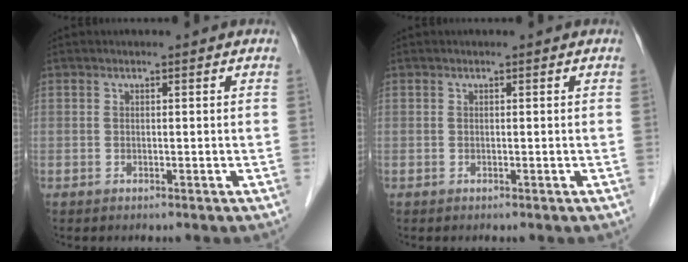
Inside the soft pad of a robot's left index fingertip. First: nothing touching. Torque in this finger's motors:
{"motor_torque": [-0.01, 0.00, 0.00, 0.00]}